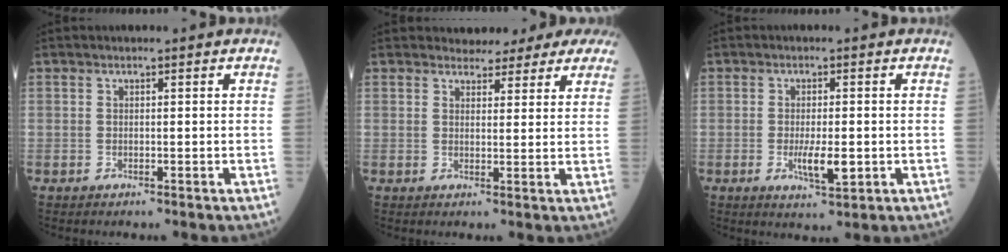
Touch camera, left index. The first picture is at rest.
{"total": 7.9, "force": [7.0, 3.0, 2.0], "torque": [-0.010, 0.008, 0.067]}
{"total": 4.6, "force": [-1.1, 1.2, 4.4], "torque": [-0.084, -0.007, -0.013]}